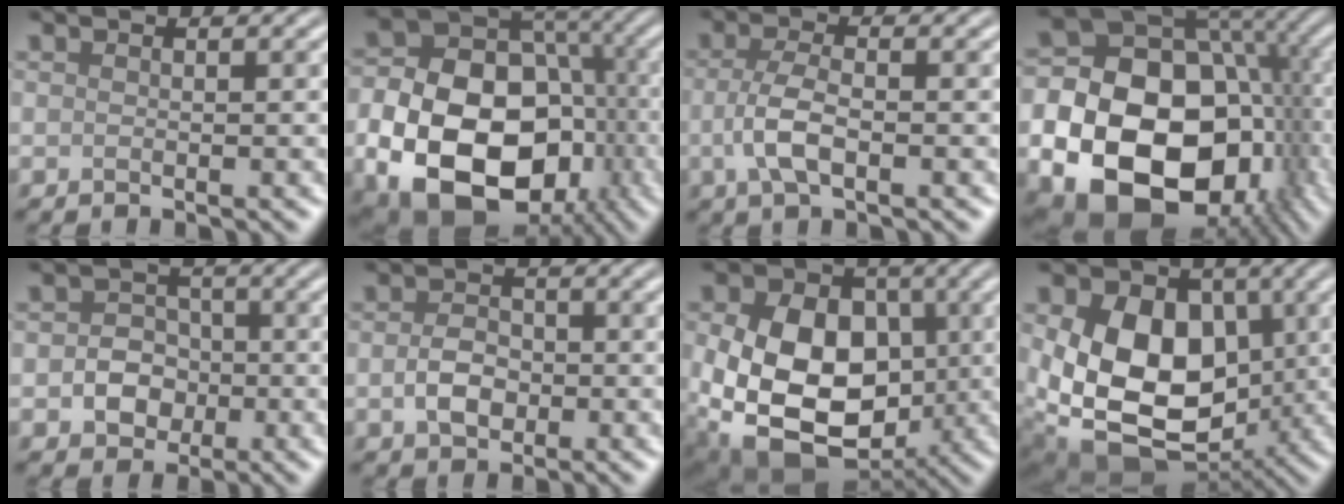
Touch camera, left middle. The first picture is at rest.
{"total": 16.1, "force": [-4.7, 11.4, 10.3], "torque": [-0.191, -0.034, -0.077]}
{"total": 3.3, "force": [-0.7, 1.2, 3.0], "torque": [-0.067, 0.000, -0.018]}
{"total": 22.6, "force": [-4.7, 18.2, 12.5], "torque": [-0.217, -0.022, -0.087]}
{"total": 3.3, "force": [-0.8, 2.7, 1.5], "torque": [-0.011, 0.000, -0.022]}
{"total": 2.9, "force": [-0.7, 2.0, 1.9], "torque": [-0.038, 0.000, -0.017]}
{"total": 15.7, "force": [-1.2, 12.0, 10.2], "torque": [-0.171, -0.017, -0.037]}
{"total": 14.3, "force": [-0.4, 10.3, 9.9], "torque": [-0.146, -0.011, -0.015]}